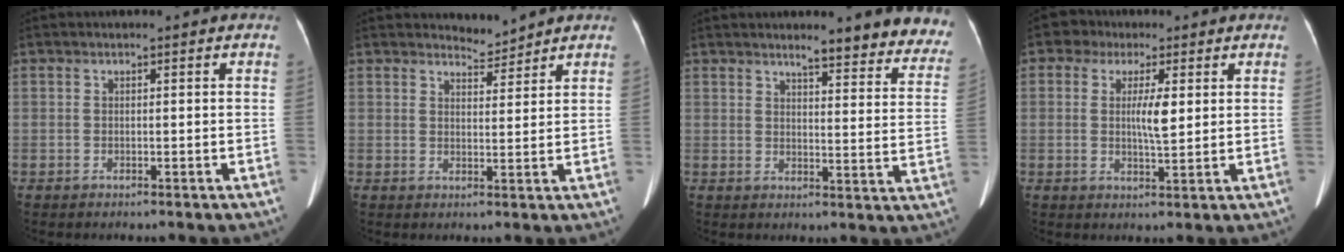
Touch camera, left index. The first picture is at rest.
{"total": 2.7, "force": [2.6, 0.2, -0.5], "torque": [0.001, -0.006, 0.046]}
{"total": 13.8, "force": [12.6, 2.2, 5.4], "torque": [-0.023, -0.035, 0.125]}
{"total": 5.9, "force": [1.4, 2.9, 4.9], "torque": [-0.090, 0.015, 0.021]}